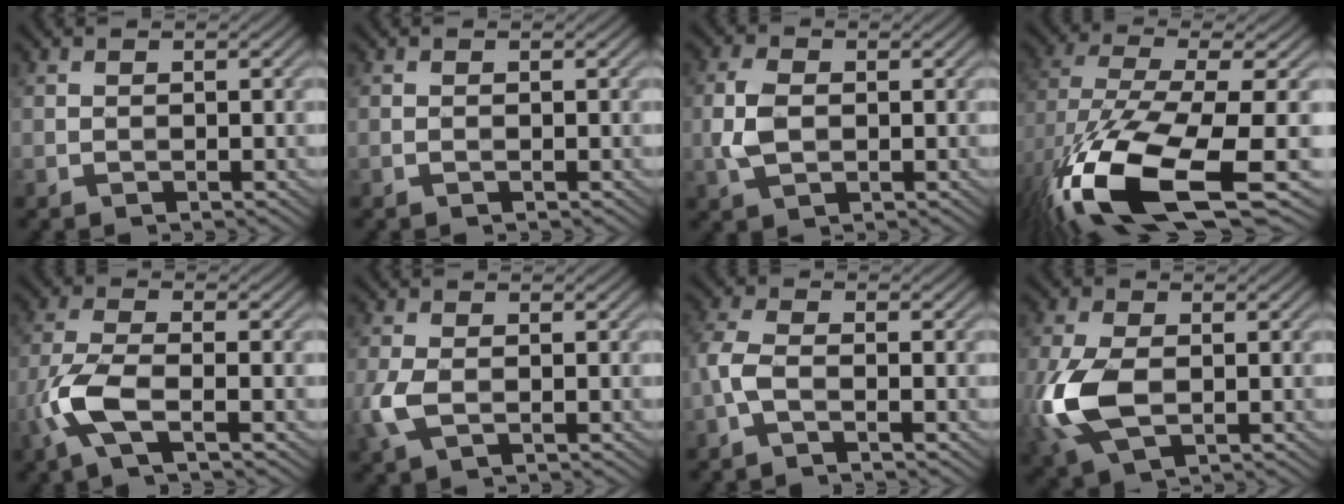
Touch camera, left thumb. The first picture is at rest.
{"total": 0.0}
{"total": 3.8, "force": [-0.1, 2.4, 2.9], "torque": [-0.075, 0.004, -0.005]}
{"total": 16.7, "force": [-7.2, 6.0, 13.8], "torque": [-0.317, -0.040, -0.113]}
{"total": 6.4, "force": [-2.7, 2.1, 5.4], "torque": [-0.132, 0.001, -0.069]}
{"total": 3.5, "force": [-0.7, 1.8, 2.9], "torque": [-0.082, -0.005, -0.018]}
{"total": 3.2, "force": [-1.3, 1.1, 2.8], "torque": [-0.075, 0.004, -0.037]}
{"total": 8.9, "force": [-1.5, 5.2, 7.1], "torque": [-0.188, -0.011, -0.030]}